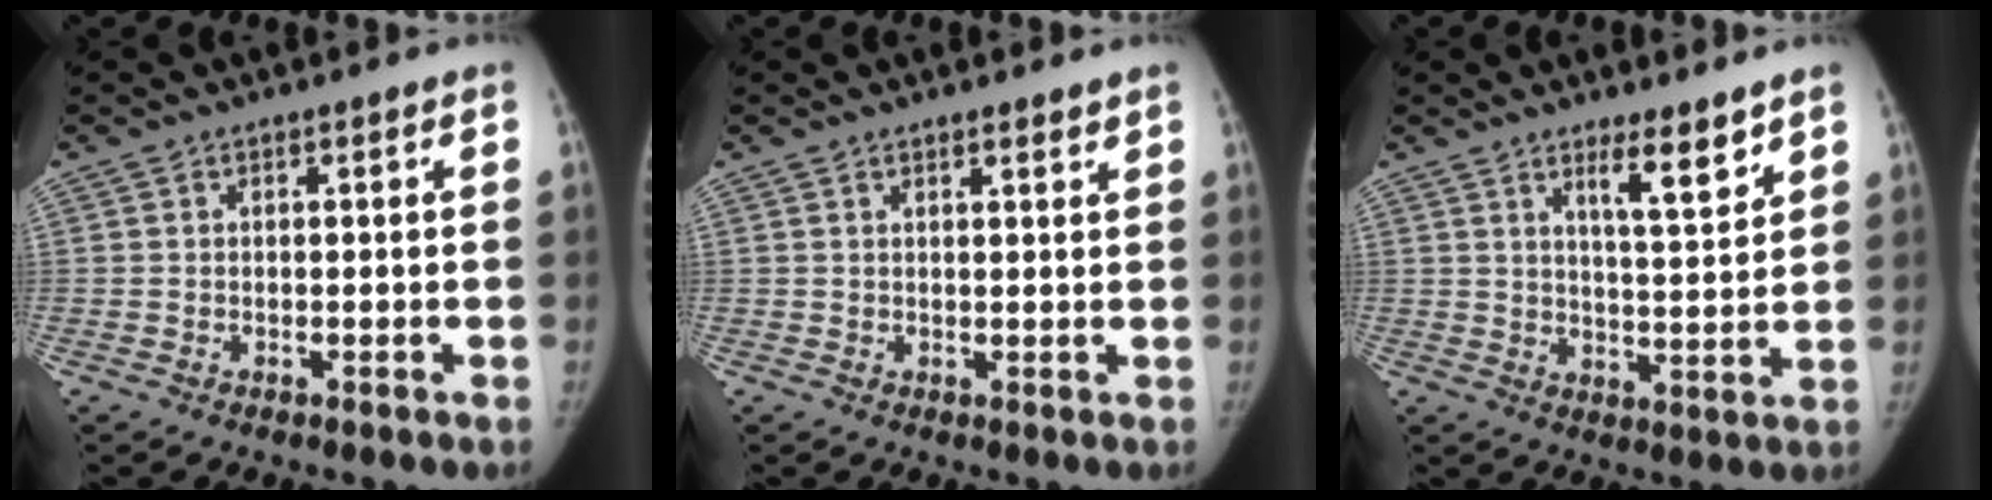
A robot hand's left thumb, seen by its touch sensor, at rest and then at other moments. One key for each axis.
{"total": 1.8, "fx": 1.5, "fy": 0.4, "fz": 0.8, "tx": -0.005, "ty": -0.007, "tz": 0.023}
{"total": 6.9, "fx": 4.9, "fy": 1.3, "fz": 4.7, "tx": -0.064, "ty": -0.041, "tz": 0.078}